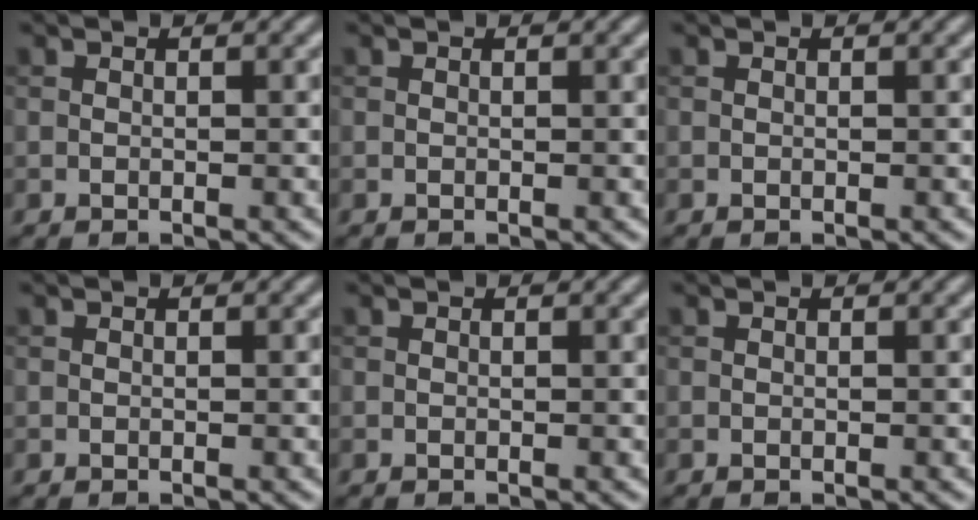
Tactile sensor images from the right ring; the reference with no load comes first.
{"total": 0.0}
{"total": 0.0}
{"total": 0.0}
{"total": 0.0}
{"total": 0.0}